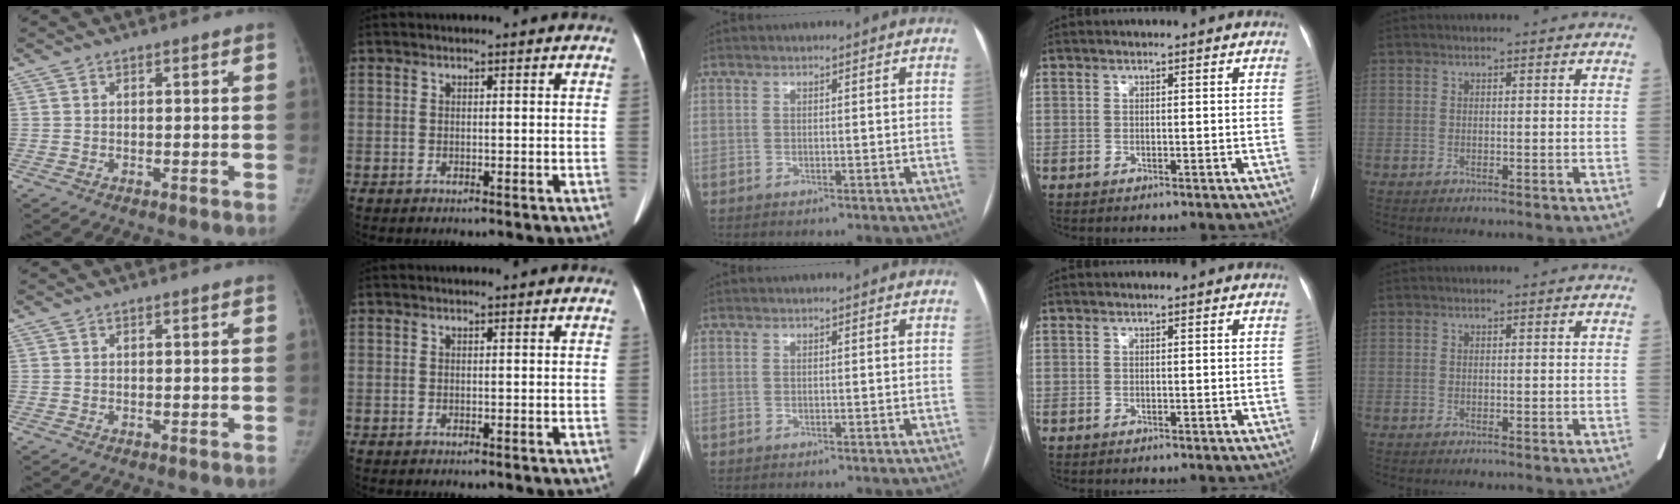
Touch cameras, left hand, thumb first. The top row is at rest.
{}